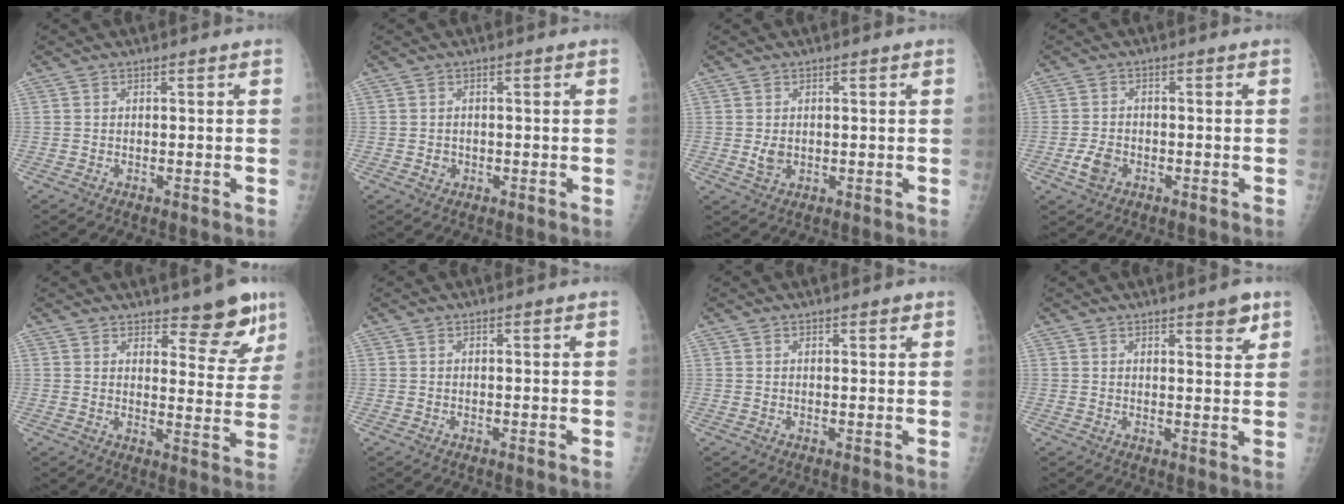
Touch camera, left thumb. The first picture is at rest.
{"total": 1.4, "force": [-0.4, 1.2, 0.5], "torque": [-0.002, 0.004, -0.003]}
{"total": 2.4, "force": [0.1, 1.8, 1.6], "torque": [-0.024, -0.004, 0.007]}
{"total": 3.8, "force": [-1.6, 2.7, 2.2], "torque": [-0.041, 0.007, -0.028]}
{"total": 9.1, "force": [6.8, 3.5, 5.0], "torque": [-0.024, -0.049, 0.094]}
{"total": 0.0}
{"total": 0.9, "force": [0.7, 0.3, 0.6], "torque": [-0.006, -0.002, 0.010]}
{"total": 4.2, "force": [2.6, 1.3, 3.0], "torque": [-0.030, -0.015, 0.033]}